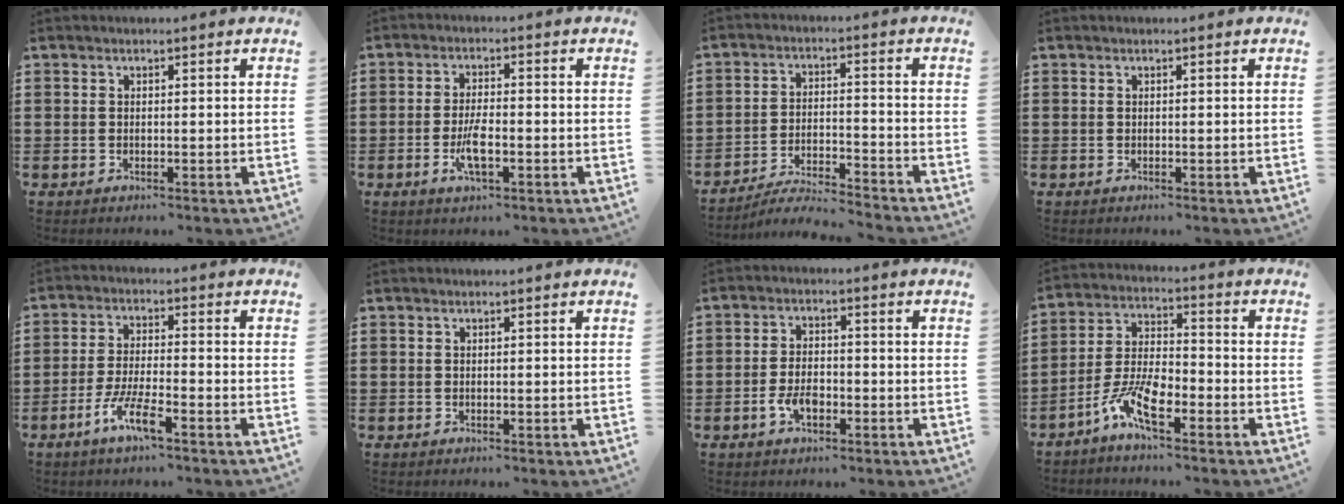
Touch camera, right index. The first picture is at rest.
{"total": 4.8, "force": [-1.6, 1.3, 4.3], "torque": [-0.084, -0.001, -0.032]}
{"total": 5.0, "force": [-4.9, 0.0, 1.2], "torque": [-0.029, -0.004, -0.099]}
{"total": 0.0}
{"total": 6.1, "force": [-3.8, 0.7, 4.8], "torque": [-0.111, -0.013, -0.075]}
{"total": 0.0}
{"total": 4.4, "force": [-1.8, 2.4, 3.2], "torque": [-0.076, -0.001, -0.037]}
{"total": 8.1, "force": [-5.1, 2.4, 5.8], "torque": [-0.142, -0.007, -0.101]}